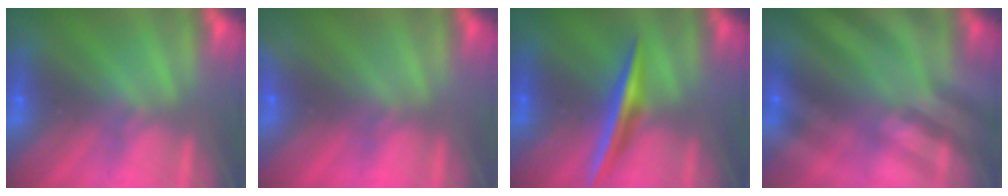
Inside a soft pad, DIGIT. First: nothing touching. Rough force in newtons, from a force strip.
{"total": 2.4}
{"total": 1.9}
{"total": 2.6}